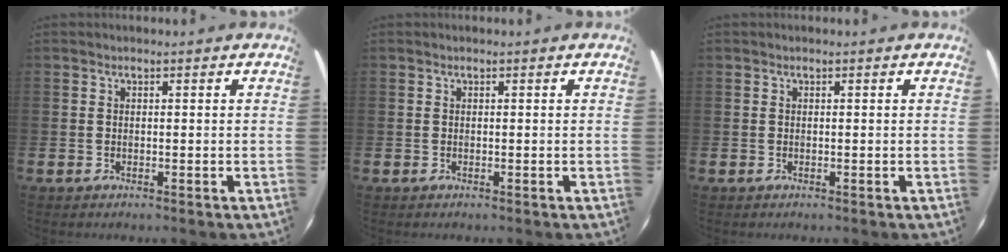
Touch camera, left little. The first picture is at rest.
{"total": 0.0}
{"total": 0.0}